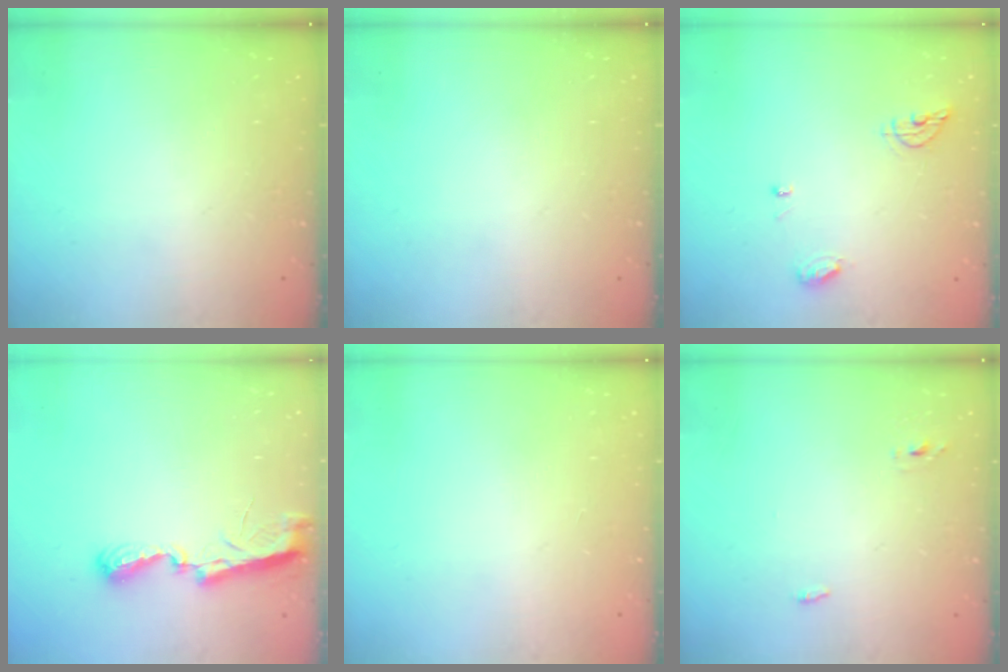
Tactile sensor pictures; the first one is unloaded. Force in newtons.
{"total": 0.0}
{"total": 6.7, "press": 6.7, "slide": 0.3}
{"total": 7.2, "press": 7.2, "slide": 0.1}
{"total": 1.1, "press": 0.9, "slide": 0.6}
{"total": 2.7, "press": 2.6, "slide": 0.8}